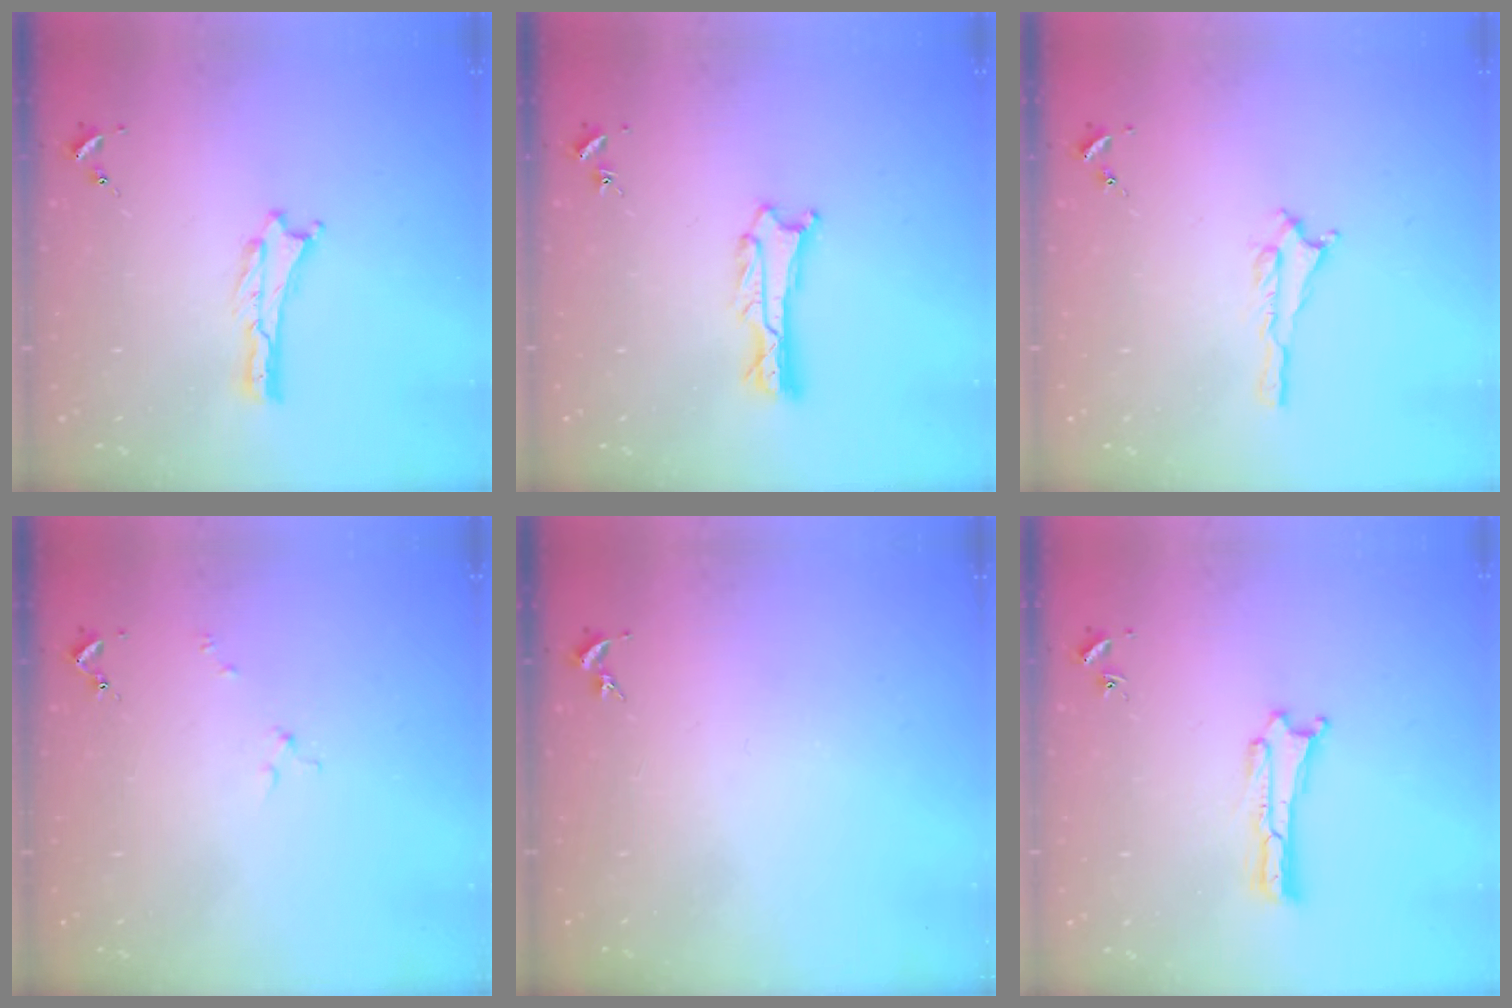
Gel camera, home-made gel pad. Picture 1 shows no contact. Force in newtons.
{"total": 0.9, "press": 0.9, "slide": 0.1}
{"total": 1.4, "press": 1.4, "slide": 0.2}
{"total": 1.7, "press": 1.7, "slide": 0.3}
{"total": 0.0}
{"total": 0.0}